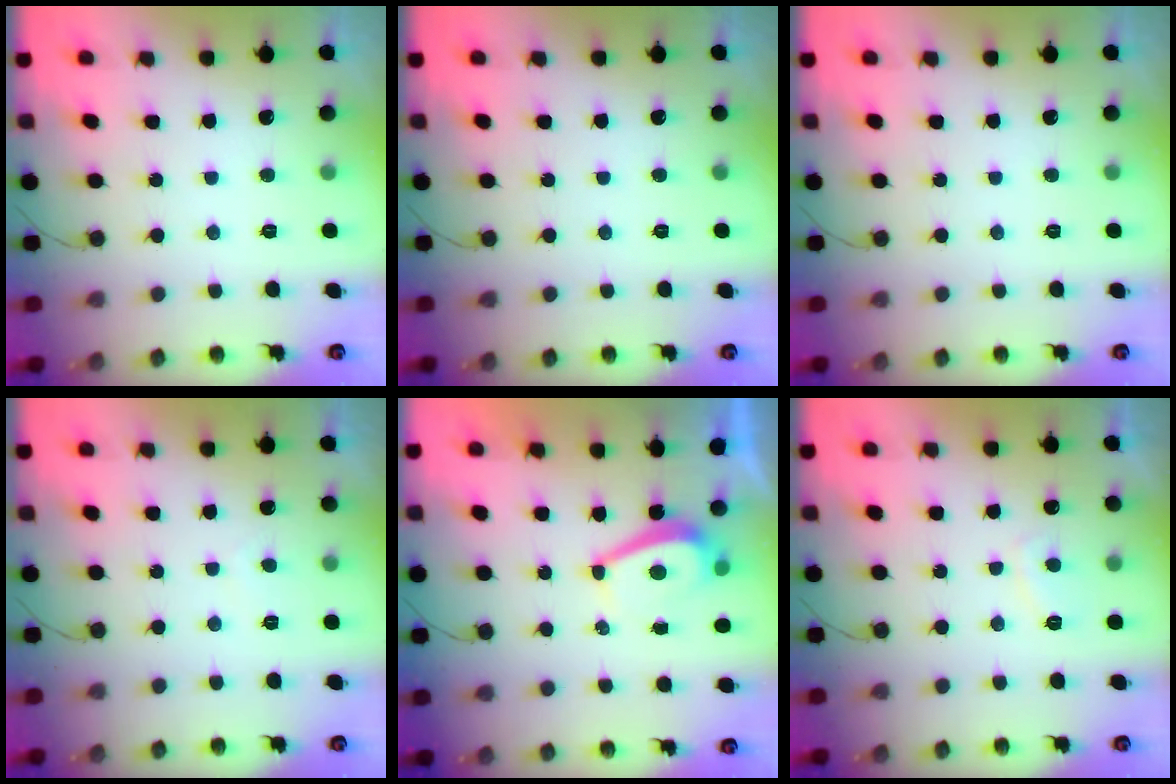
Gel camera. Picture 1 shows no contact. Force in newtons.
{"total": 0.0}
{"total": 0.0}
{"total": 0.0}
{"total": 4.1, "press": 4.1, "slide": 0.3}
{"total": 3.3, "press": 3.2, "slide": 0.7}